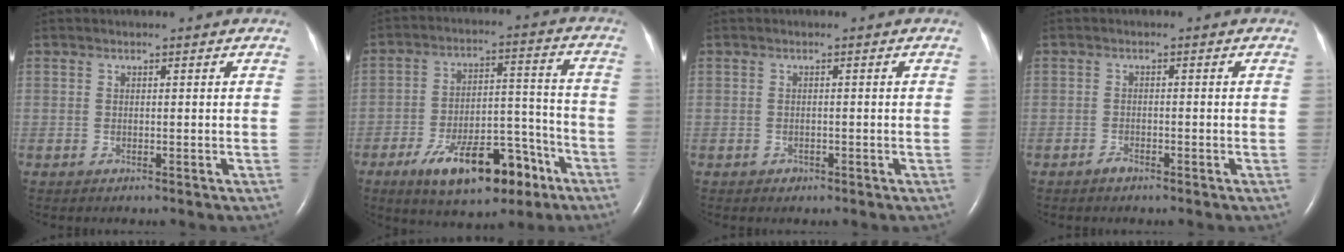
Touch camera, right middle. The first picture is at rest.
{"total": 15.1, "force": [-8.9, 6.2, 10.5], "torque": [-0.160, 0.018, -0.132]}
{"total": 0.8, "force": [-0.5, 0.6, 0.1], "torque": [-0.006, 0.001, -0.008]}
{"total": 1.2, "force": [-1.0, 0.4, 0.4], "torque": [-0.011, 0.000, -0.018]}